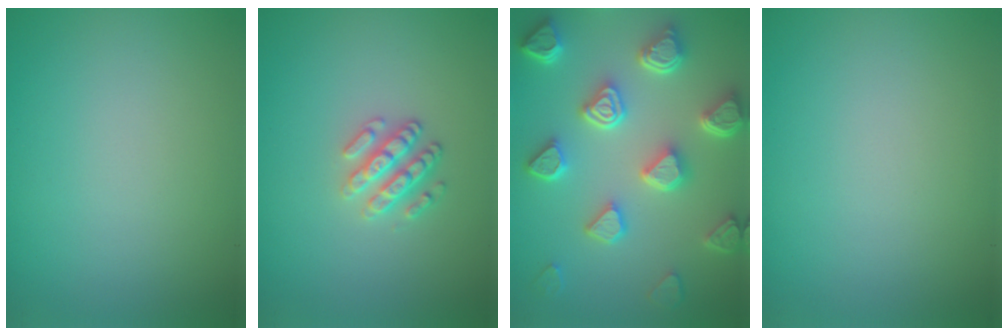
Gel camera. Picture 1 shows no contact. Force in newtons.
{"total": 2.5, "press": 2.4, "slide": 0.8}
{"total": 7.1, "press": 5.7, "slide": 4.2}
{"total": 0.0}